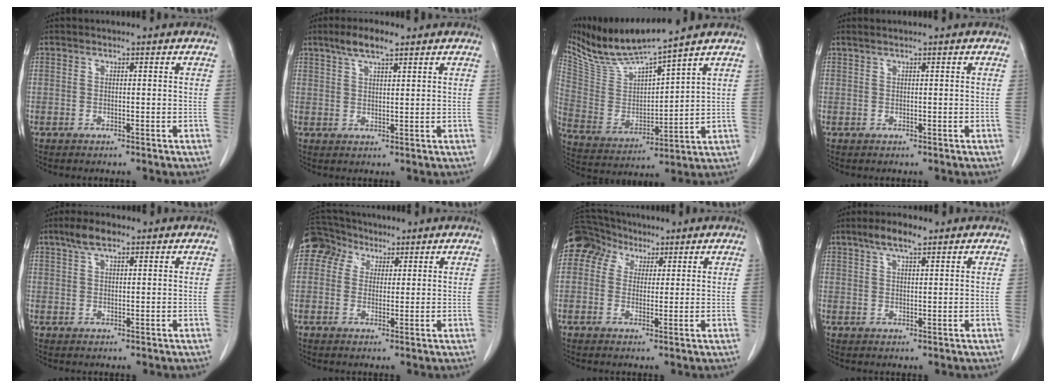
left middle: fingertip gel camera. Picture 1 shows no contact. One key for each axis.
{"total": 4.7, "fx": 3.3, "fy": 1.0, "fz": 3.2, "tx": -0.067, "ty": 0.009, "tz": 0.061}
{"total": 11.8, "fx": 10.9, "fy": -0.7, "fz": 4.6, "tx": -0.100, "ty": -0.012, "tz": 0.219}
{"total": 0.8, "fx": 0.6, "fy": -0.2, "fz": 0.5, "tx": -0.015, "ty": 0.009, "tz": 0.018}
{"total": 3.9, "fx": 2.6, "fy": 1.4, "fz": 2.6, "tx": -0.054, "ty": 0.011, "tz": 0.049}
{"total": 5.9, "fx": 2.9, "fy": 5.0, "fz": 1.1, "tx": -0.022, "ty": 0.031, "tz": 0.055}
{"total": 7.0, "fx": 3.5, "fy": 5.9, "fz": 1.5, "tx": -0.032, "ty": 0.038, "tz": 0.065}
{"total": 4.4, "fx": 3.1, "fy": 1.1, "fz": 3.0, "tx": -0.062, "ty": 0.010, "tz": 0.055}